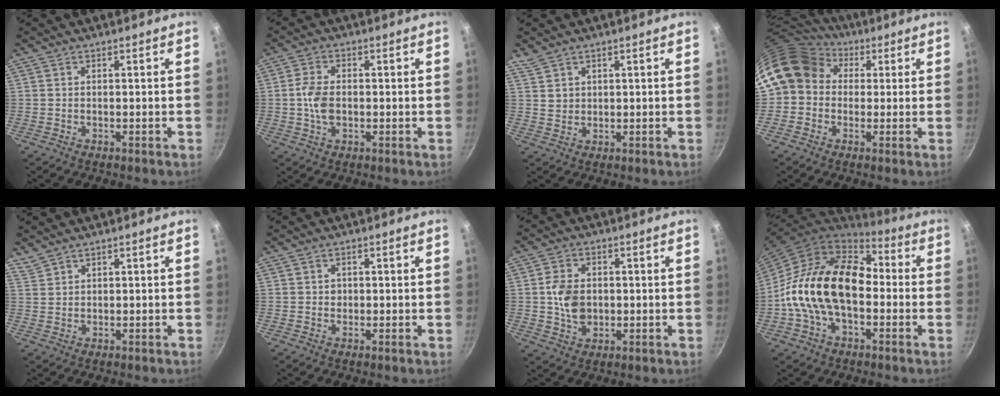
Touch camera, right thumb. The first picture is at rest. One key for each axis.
{"total": 5.5, "fx": -0.4, "fy": 3.4, "fz": 4.3, "tx": -0.082, "ty": 0.011, "tz": -0.011}
{"total": 2.9, "fx": 2.0, "fy": 1.9, "fz": 0.8, "tx": -0.008, "ty": -0.001, "tz": 0.044}
{"total": 12.8, "fx": 2.7, "fy": 10.8, "fz": 6.2, "tx": -0.095, "ty": 0.024, "tz": 0.030}
{"total": 2.0, "fx": 1.9, "fy": 0.5, "fz": 0.3, "tx": -0.007, "ty": 0.002, "tz": 0.045}
{"total": 1.2, "fx": 0.2, "fy": 1.1, "fz": 0.4, "tx": 0.000, "ty": 0.000, "tz": 0.001}
{"total": 7.6, "fx": 0.2, "fy": 5.5, "fz": 5.2, "tx": -0.081, "ty": 0.003, "tz": 0.003}
{"total": 20.2, "fx": -1.9, "fy": 13.1, "fz": 15.3, "tx": -0.246, "ty": 0.047, "tz": -0.047}